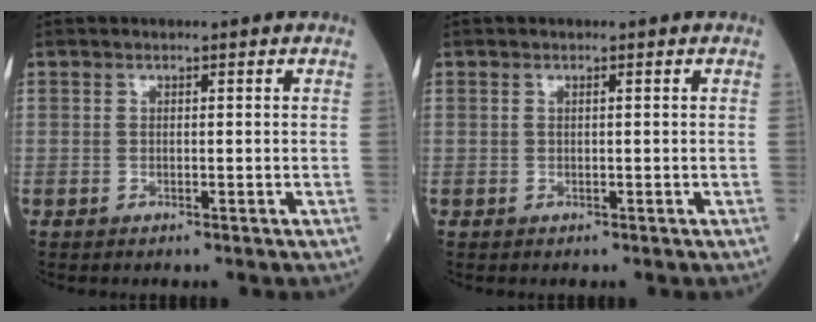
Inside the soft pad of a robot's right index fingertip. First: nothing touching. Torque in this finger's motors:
{"motor_torque": [0.02, -0.01, 0.07, -0.01]}